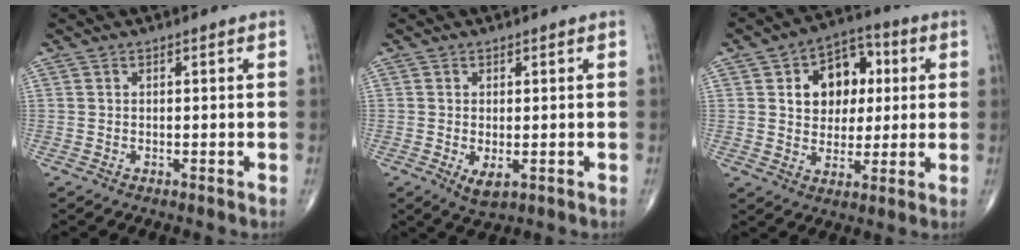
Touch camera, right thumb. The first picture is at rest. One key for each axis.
{"total": 3.1, "fx": -0.8, "fy": 1.5, "fz": 2.7, "tx": -0.042, "ty": -0.008, "tz": -0.005}
{"total": 12.4, "fx": 2.8, "fy": 9.3, "fz": 7.8, "tx": -0.066, "ty": 0.009, "tz": 0.042}